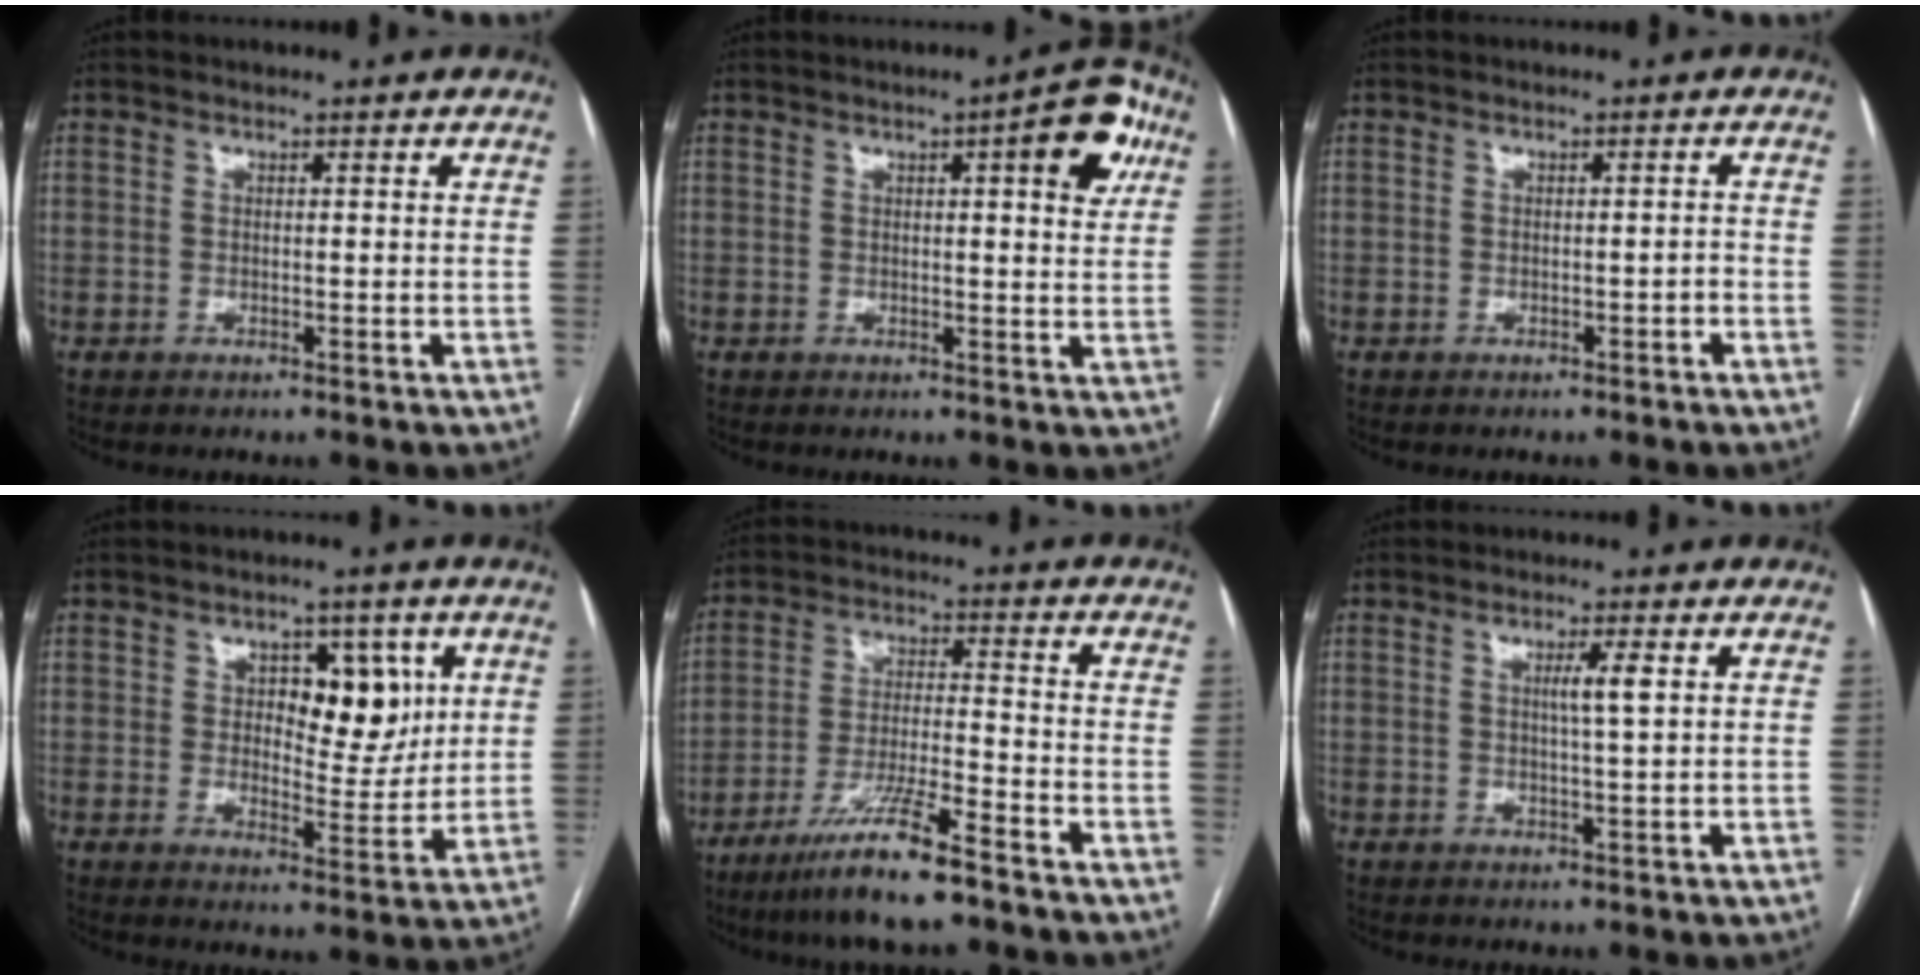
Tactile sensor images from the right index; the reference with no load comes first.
{"total": 7.6, "force": [3.0, 1.4, 6.8], "torque": [-0.080, 0.006, 0.029]}
{"total": 0.7, "force": [-0.5, 0.0, 0.5], "torque": [-0.011, 0.000, -0.008]}
{"total": 8.0, "force": [2.7, 4.1, 6.4], "torque": [-0.078, 0.008, 0.042]}
{"total": 11.1, "force": [-7.8, 0.1, 7.9], "torque": [-0.155, -0.030, -0.145]}
{"total": 2.9, "force": [0.7, -0.4, 2.8], "torque": [-0.052, -0.001, 0.011]}